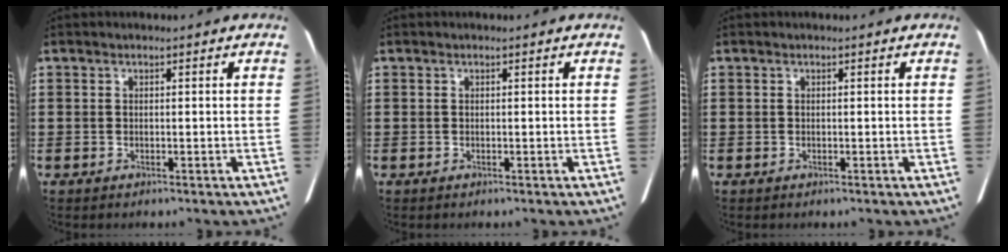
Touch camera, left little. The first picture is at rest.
{"total": 0.0}
{"total": 0.0}